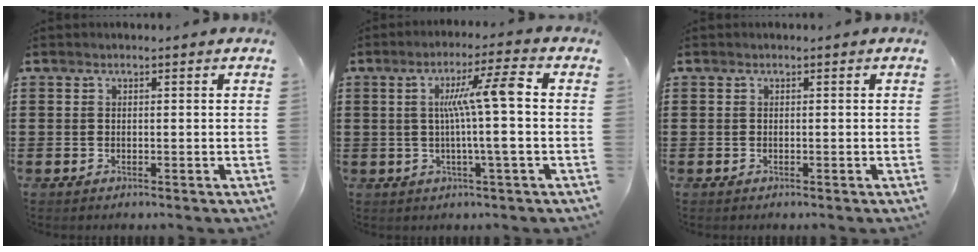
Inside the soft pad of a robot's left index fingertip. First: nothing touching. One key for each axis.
{"total": 8.3, "fx": 0.5, "fy": -0.1, "fz": 8.2, "tx": -0.155, "ty": 0.004, "tz": -0.002}
{"total": 0.0}